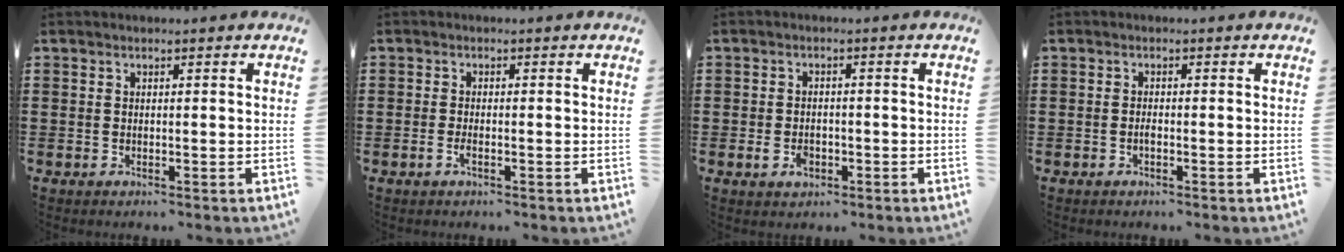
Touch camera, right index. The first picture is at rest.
{"total": 1.6, "force": [-0.8, 0.3, 1.3], "torque": [-0.040, -0.008, -0.017]}
{"total": 2.6, "force": [-1.0, 1.8, 1.7], "torque": [-0.033, 0.001, -0.017]}
{"total": 0.9, "force": [-0.5, 0.2, 0.8], "torque": [-0.017, -0.005, -0.007]}